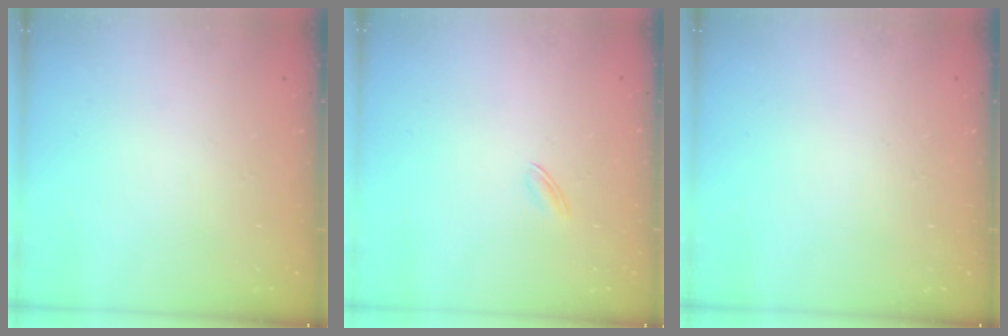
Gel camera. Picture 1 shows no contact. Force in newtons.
{"total": 1.6, "press": 1.5, "slide": 0.5}
{"total": 0.0}